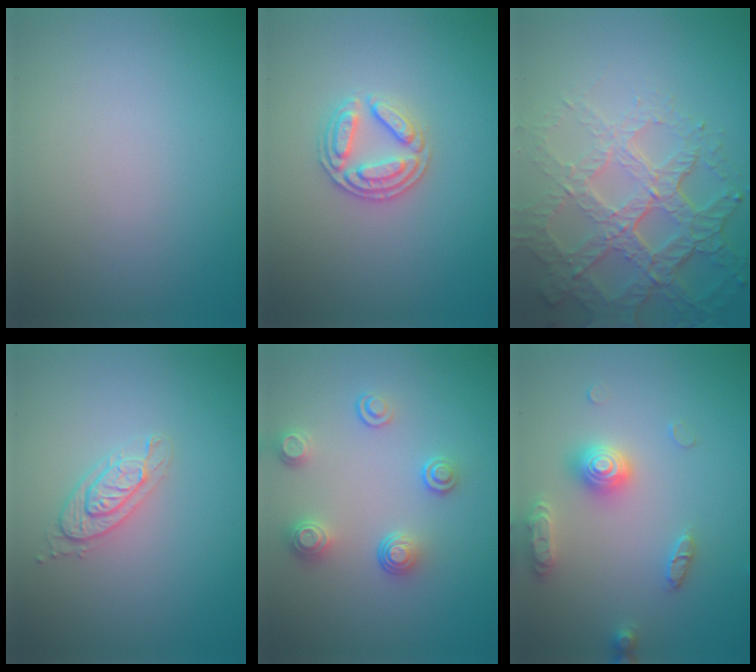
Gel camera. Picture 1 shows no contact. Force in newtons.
{"total": 2.8, "press": 2.7, "slide": 0.7}
{"total": 7.6, "press": 5.3, "slide": 5.4}
{"total": 2.0, "press": 1.9, "slide": 0.4}
{"total": 2.9, "press": 2.6, "slide": 1.4}
{"total": 3.7, "press": 3.6, "slide": 0.4}